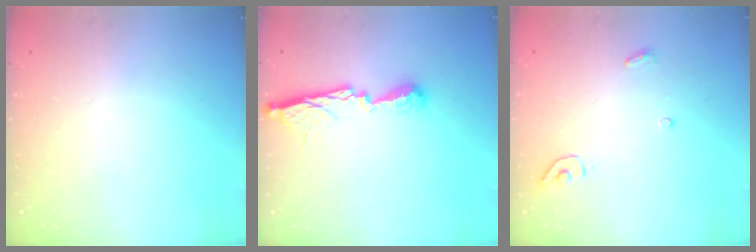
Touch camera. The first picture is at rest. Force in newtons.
{"total": 10.7, "press": 10.7, "slide": 0.3}
{"total": 3.8, "press": 3.7, "slide": 0.3}